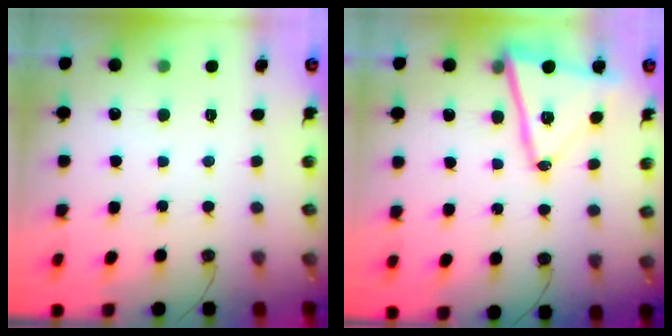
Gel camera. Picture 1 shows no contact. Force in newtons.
{"total": 14.4, "press": 14.3, "slide": 1.4}